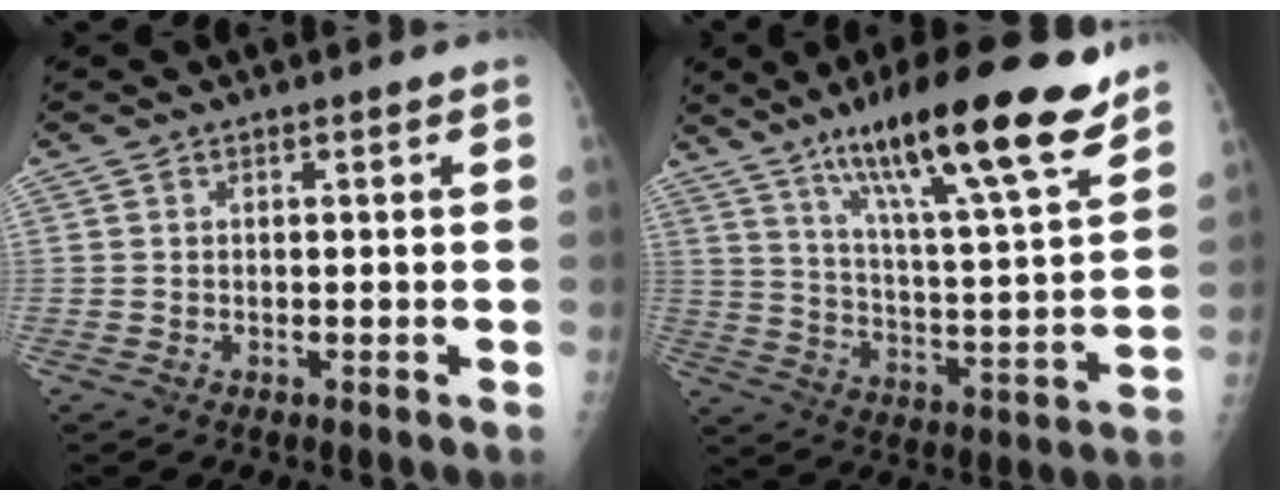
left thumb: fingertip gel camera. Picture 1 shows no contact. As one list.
[{"total": 23.3, "force": [15.5, 3.9, 17.0], "torque": [-0.255, -0.061, 0.254]}]